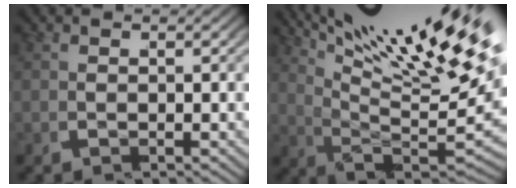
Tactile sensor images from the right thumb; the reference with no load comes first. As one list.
[{"total": 11.8, "force": [4.6, 5.9, 9.2], "torque": [-0.153, -0.020, 0.073]}]